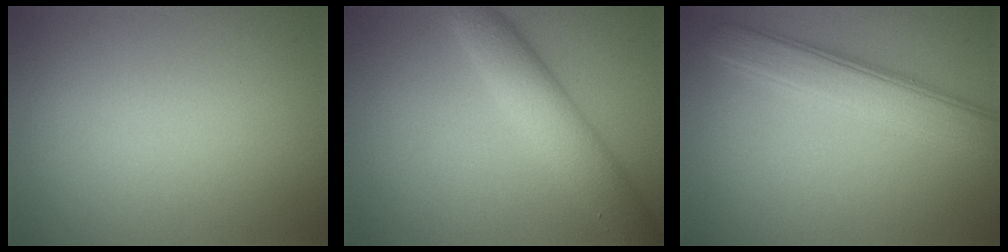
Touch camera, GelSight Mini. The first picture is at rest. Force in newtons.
{"total": 4.8, "press": 4.8, "slide": 0.2}
{"total": 5.3, "press": 5.3, "slide": 0.1}